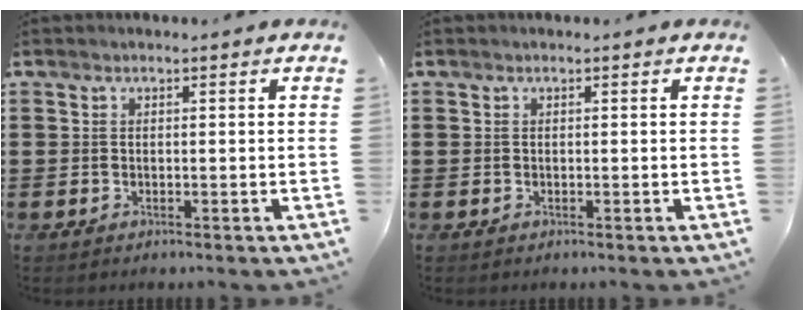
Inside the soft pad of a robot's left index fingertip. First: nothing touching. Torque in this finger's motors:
{"motor_torque": [0.02, -0.02, 0.03, 0.00]}